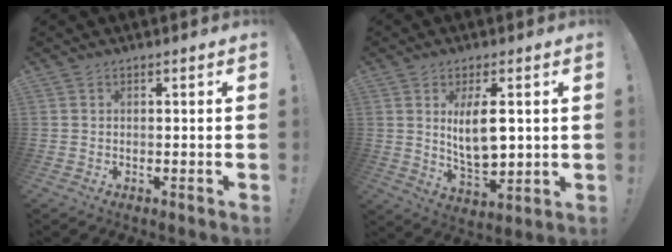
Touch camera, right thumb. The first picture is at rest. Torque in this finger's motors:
{"motor_torque": [-0.24, 0.71, 0.09, 0.37, 0.17]}